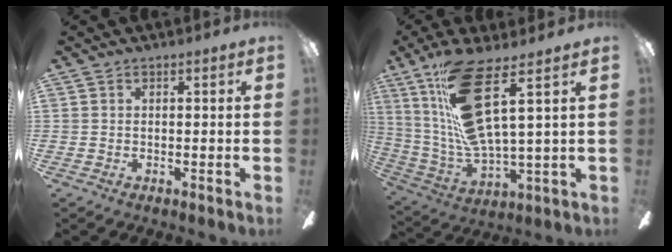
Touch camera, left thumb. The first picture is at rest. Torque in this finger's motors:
{"motor_torque": [0.54, -0.10, -0.05, 0.06, 0.22]}